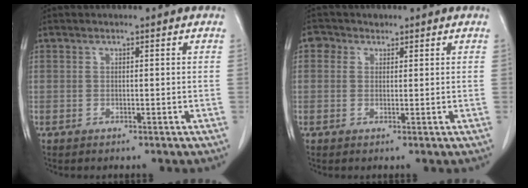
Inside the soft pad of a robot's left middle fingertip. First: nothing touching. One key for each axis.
{"total": 2.2, "fx": 1.1, "fy": 1.9, "fz": 0.4, "tx": -0.005, "ty": 0.010, "tz": 0.012}